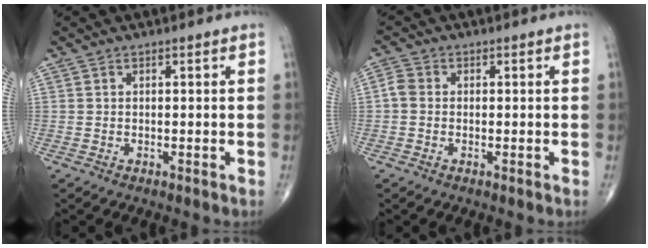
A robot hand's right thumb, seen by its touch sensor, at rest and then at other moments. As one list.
[{"total": 2.5, "force": [-0.2, 2.0, 1.4], "torque": [-0.024, 0.006, -0.012]}]